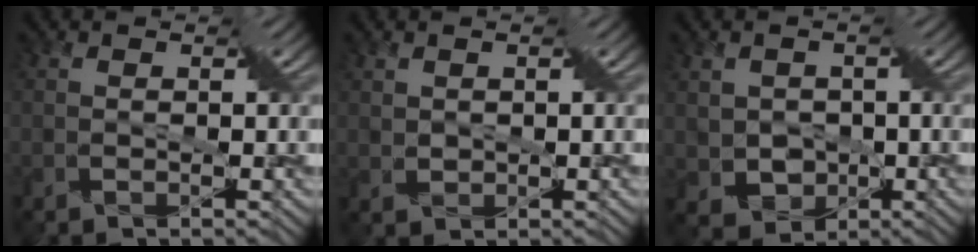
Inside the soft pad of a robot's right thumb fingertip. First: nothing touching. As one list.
[{"total": 1.0, "force": [0.8, 0.6, 0.2], "torque": [-0.028, -0.005, 0.024]}, {"total": 3.5, "force": [0.2, 3.2, 1.4], "torque": [-0.061, -0.021, 0.008]}]